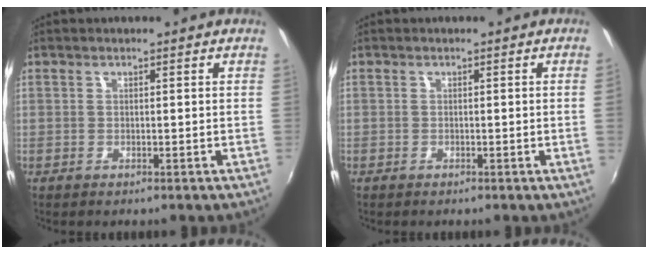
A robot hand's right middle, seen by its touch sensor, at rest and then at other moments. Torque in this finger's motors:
{"motor_torque": [1.01, -1.12, -0.51, -0.21]}